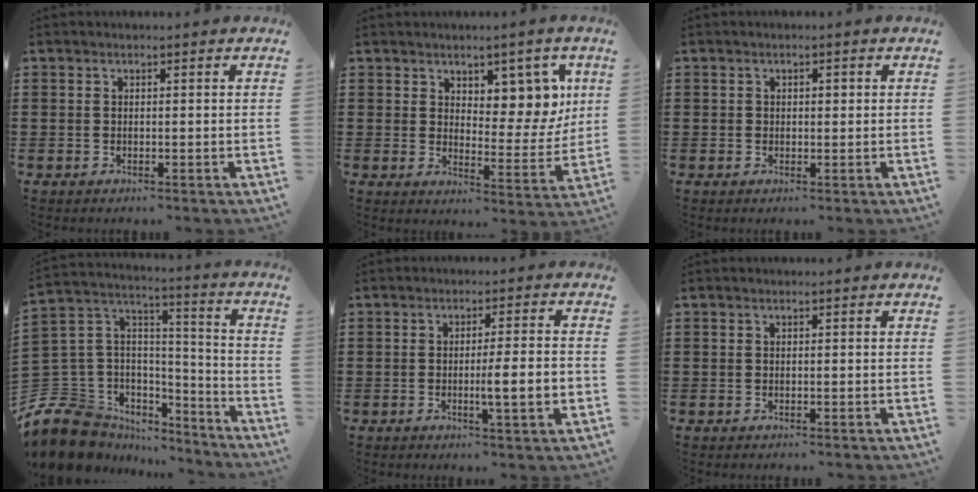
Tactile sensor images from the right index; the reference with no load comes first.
{"total": 7.0, "force": [4.1, 4.1, 4.0], "torque": [-0.063, -0.021, 0.068]}
{"total": 0.8, "force": [0.1, 0.6, 0.6], "torque": [-0.012, 0.004, 0.002]}
{"total": 10.6, "force": [-6.5, 7.9, 2.7], "torque": [-0.099, -0.002, -0.123]}
{"total": 5.9, "force": [-1.2, 0.2, 5.8], "torque": [-0.087, -0.012, -0.023]}
{"total": 0.0}